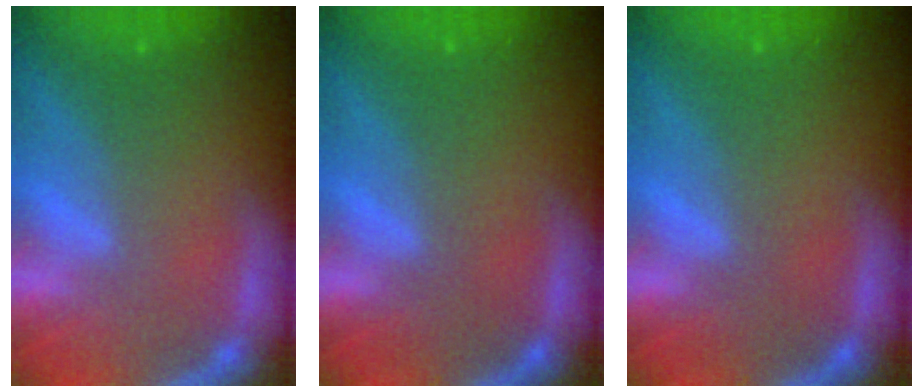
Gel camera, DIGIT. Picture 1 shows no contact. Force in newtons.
{"total": 0.0}
{"total": 0.0}